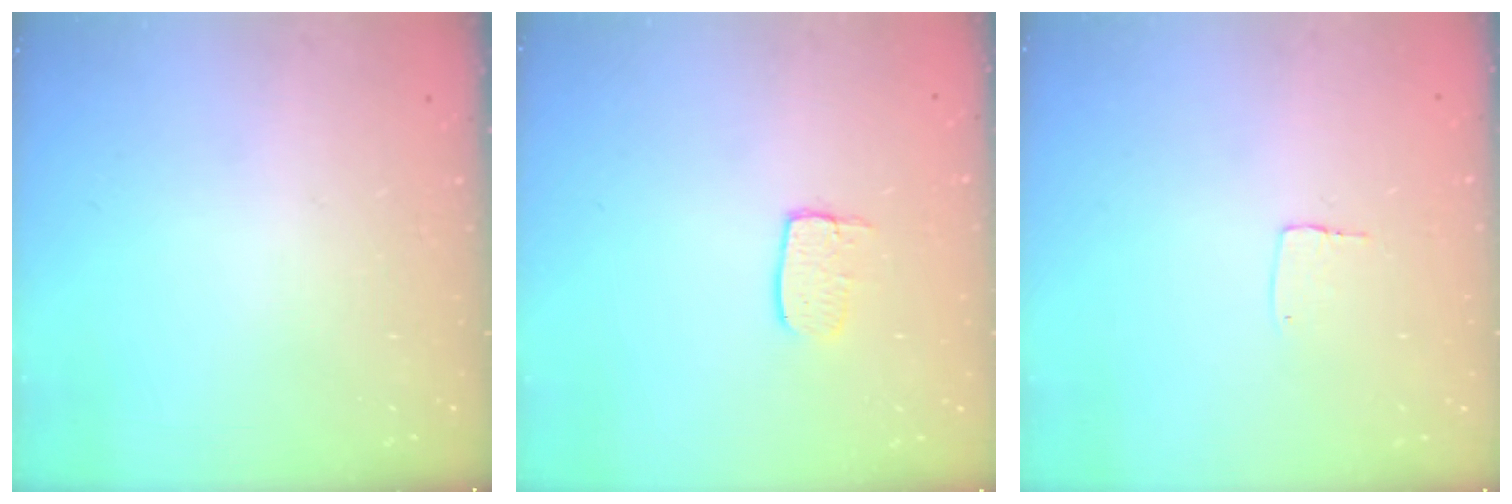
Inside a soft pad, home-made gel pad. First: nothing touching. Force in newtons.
{"total": 6.0, "press": 6.0, "slide": 0.5}
{"total": 3.8, "press": 3.8, "slide": 0.1}